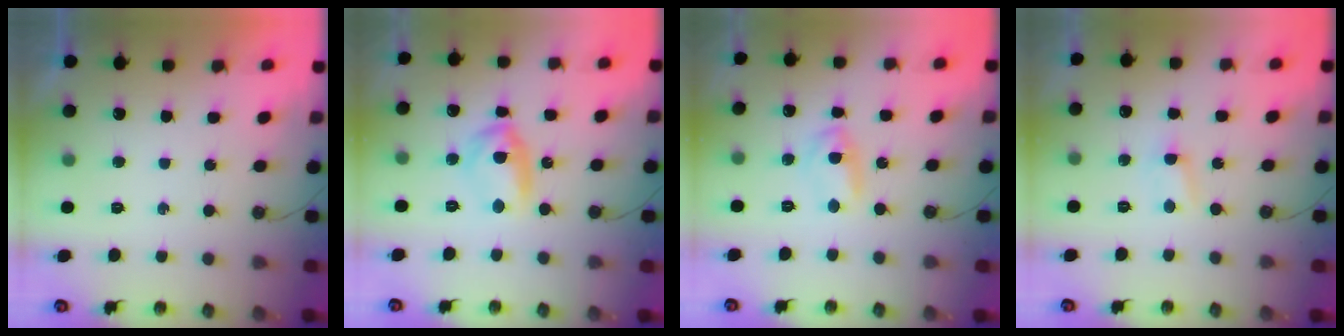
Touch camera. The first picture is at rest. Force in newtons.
{"total": 10.4, "press": 10.4, "slide": 0.8}
{"total": 4.7, "press": 4.7, "slide": 0.3}
{"total": 2.6, "press": 2.6, "slide": 0.4}